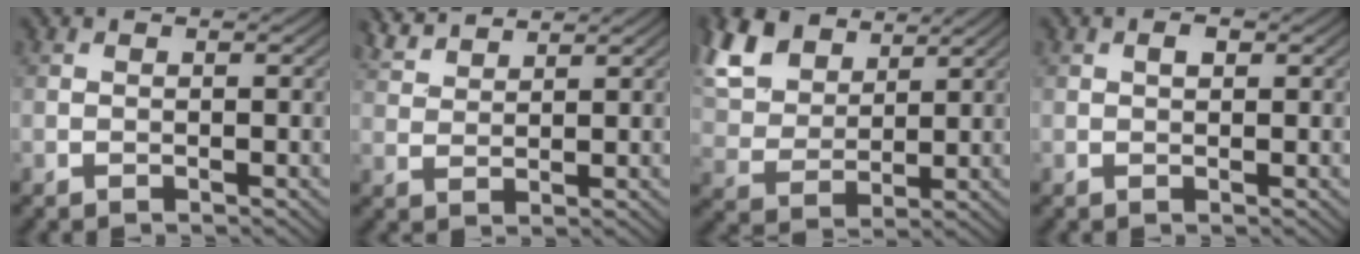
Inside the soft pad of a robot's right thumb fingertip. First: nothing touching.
{"total": 4.2, "force": [3.8, 1.0, 1.6], "torque": [-0.043, 0.005, 0.081]}
{"total": 11.6, "force": [7.0, 6.7, 6.4], "torque": [-0.188, 0.026, 0.135]}
{"total": 1.1, "force": [0.4, 0.6, 0.8], "torque": [-0.013, 0.001, 0.006]}